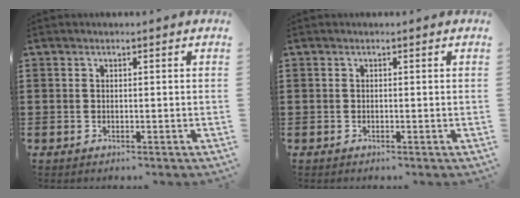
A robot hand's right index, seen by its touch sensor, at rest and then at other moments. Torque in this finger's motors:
{"motor_torque": [0.35, 0.38, 0.03, 0.02]}